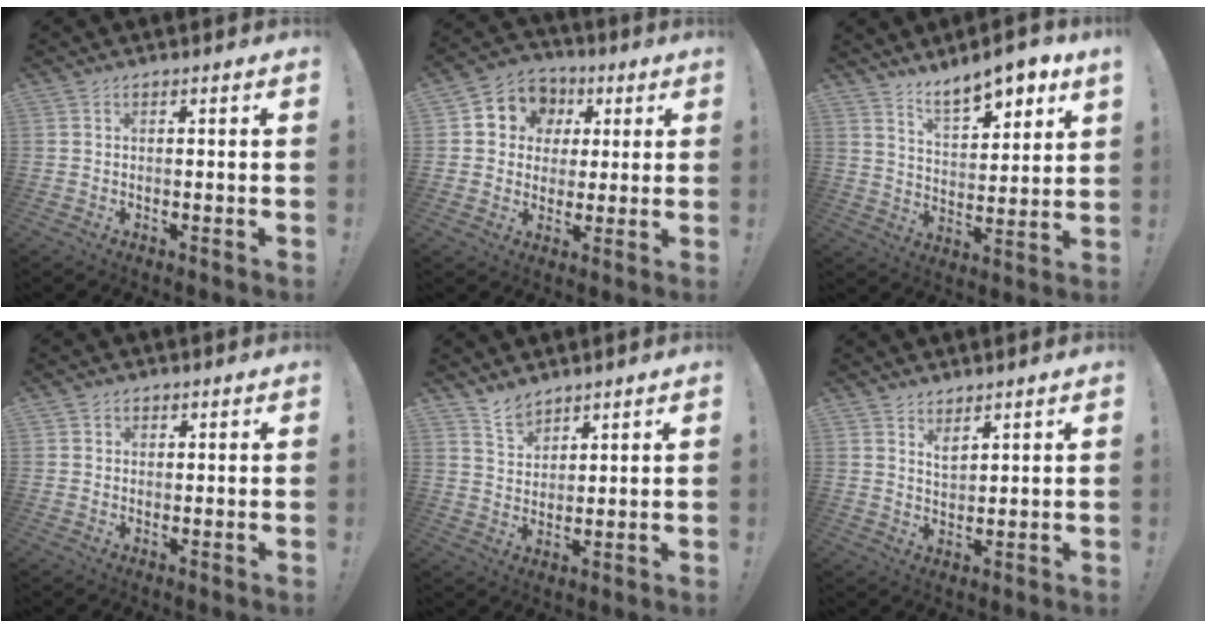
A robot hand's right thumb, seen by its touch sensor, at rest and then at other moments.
{"total": 8.9, "force": [1.8, 8.3, 2.6], "torque": [-0.037, -0.006, 0.041]}
{"total": 10.5, "force": [8.6, 2.9, 5.3], "torque": [-0.072, -0.061, 0.149]}
{"total": 1.4, "force": [0.7, 1.2, 0.2], "torque": [0.009, -0.006, 0.011]}
{"total": 6.2, "force": [5.5, 2.6, 1.1], "torque": [-0.021, -0.037, 0.105]}
{"total": 3.8, "force": [3.0, 1.8, 1.6], "torque": [-0.020, -0.020, 0.052]}